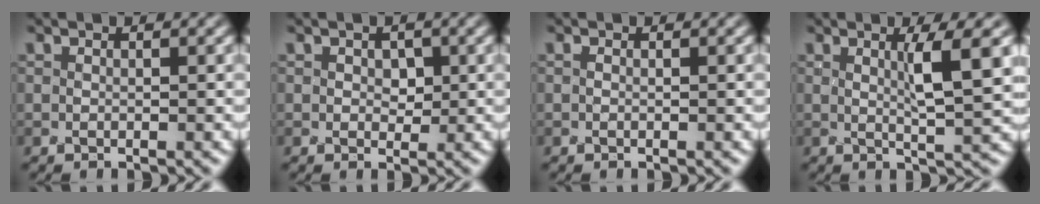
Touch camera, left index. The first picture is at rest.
{"total": 1.0, "force": [-0.2, 0.9, 0.4], "torque": [-0.001, 0.003, 0.006]}
{"total": 0.0}
{"total": 3.9, "force": [0.7, 0.3, 3.8], "torque": [-0.057, 0.003, 0.021]}